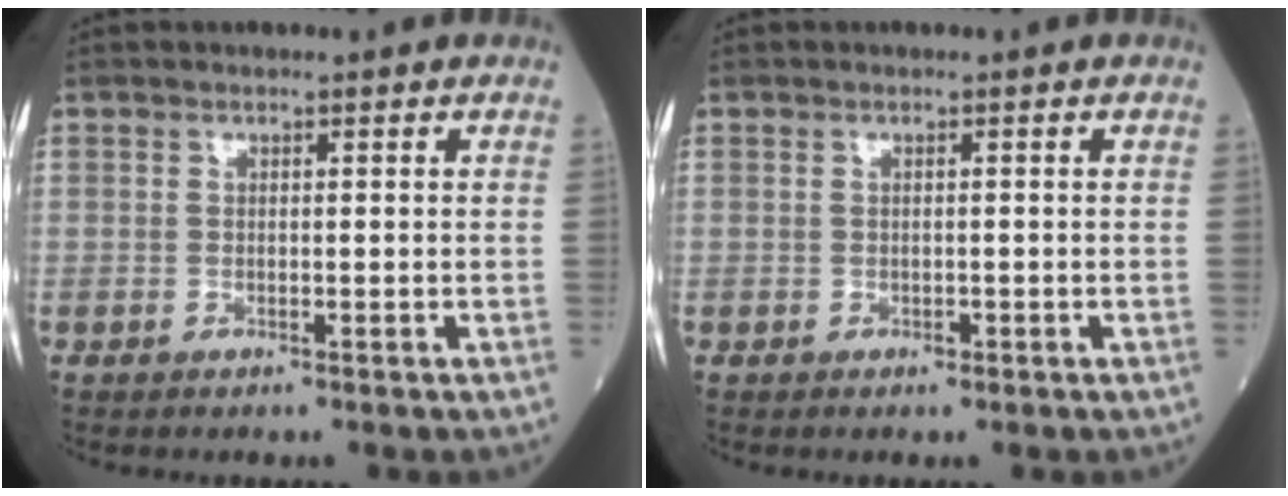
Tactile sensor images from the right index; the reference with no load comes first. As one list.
[{"total": 0.5, "force": [-0.2, 0.3, 0.3], "torque": [-0.004, 0.000, -0.005]}]